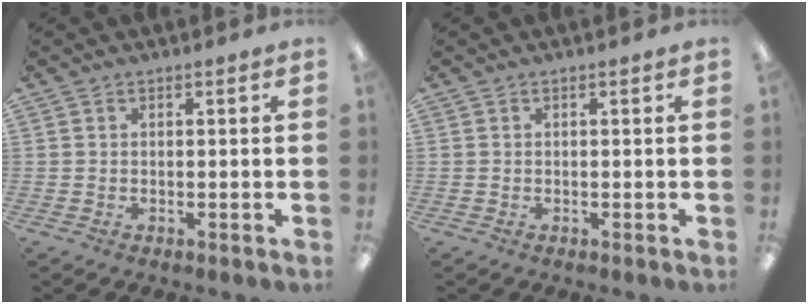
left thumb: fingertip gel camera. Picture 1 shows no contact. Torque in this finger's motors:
{"motor_torque": [0.00, 0.00, 0.00, 0.00, 0.00]}